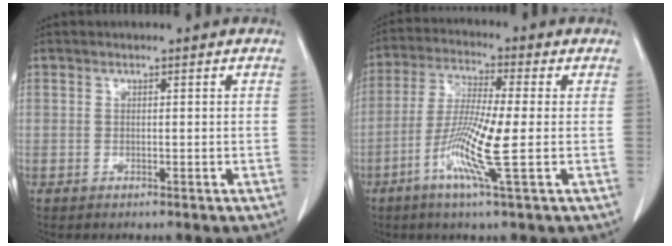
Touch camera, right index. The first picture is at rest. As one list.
[{"total": 10.5, "force": [-3.0, -0.4, 10.1], "torque": [-0.202, -0.019, -0.066]}]